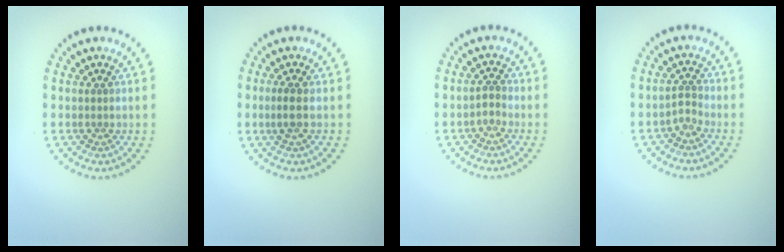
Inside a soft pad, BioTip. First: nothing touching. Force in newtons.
{"total": 1.5, "press": 1.3, "slide": 0.8}
{"total": 1.2, "press": 1.0, "slide": 0.7}
{"total": 1.2, "press": 0.9, "slide": 0.8}